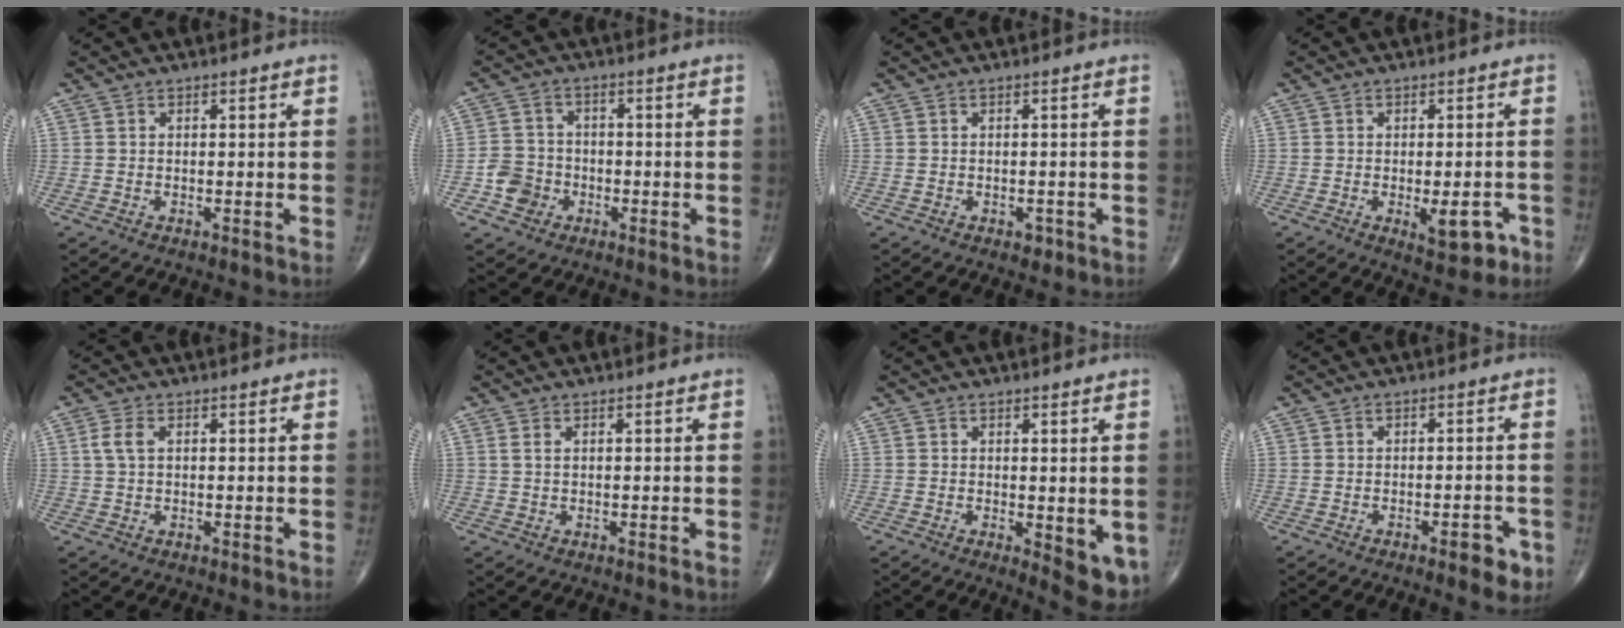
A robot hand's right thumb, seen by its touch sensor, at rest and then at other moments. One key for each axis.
{"total": 5.7, "fx": -2.1, "fy": 5.1, "fz": 1.7, "tx": -0.007, "ty": 0.019, "tz": -0.038}
{"total": 1.4, "fx": -0.7, "fy": 1.0, "fz": 0.7, "tx": -0.005, "ty": 0.002, "tz": -0.006}
{"total": 6.3, "fx": -2.3, "fy": 2.7, "fz": 5.2, "tx": -0.051, "ty": 0.003, "tz": -0.021}
{"total": 2.9, "fx": 0.8, "fy": 1.5, "fz": 2.4, "tx": -0.061, "ty": 0.010, "tz": 0.016}
{"total": 1.1, "fx": 0.4, "fy": 0.5, "fz": 0.9, "tx": -0.023, "ty": 0.010, "tz": 0.013}
{"total": 6.4, "fx": -0.9, "fy": 2.6, "fz": 5.8, "tx": -0.064, "ty": -0.017, "tz": -0.006}
{"total": 4.6, "fx": -2.3, "fy": 1.7, "fz": 3.6, "tx": -0.031, "ty": 0.009, "tz": -0.026}